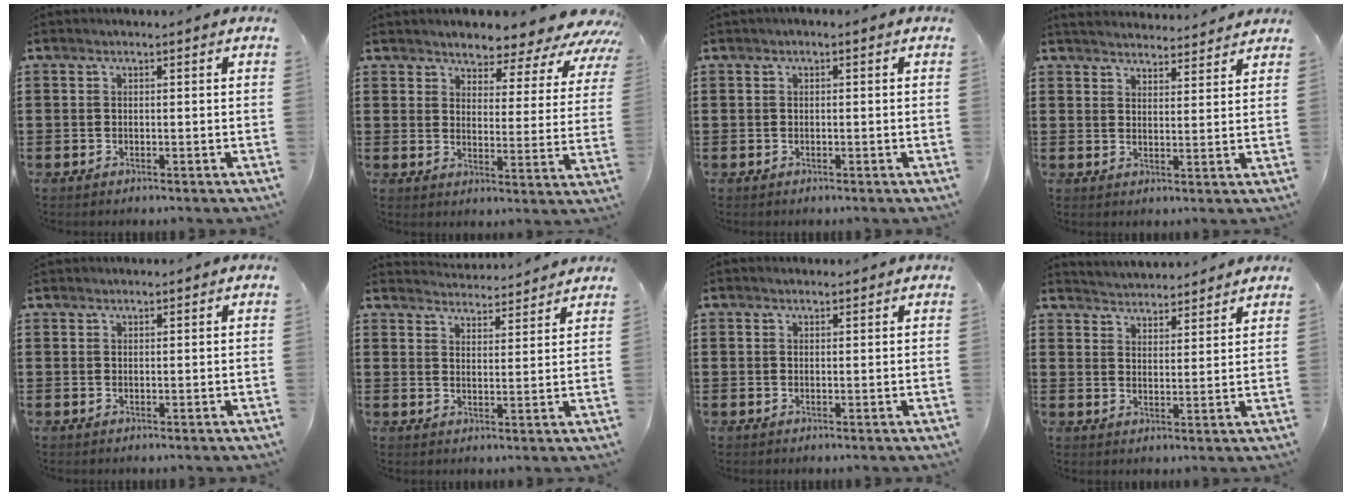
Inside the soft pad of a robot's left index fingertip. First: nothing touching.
{"total": 4.5, "force": [4.3, 1.1, 0.8], "torque": [-0.027, -0.040, 0.067]}
{"total": 0.6, "force": [-0.5, 0.1, 0.4], "torque": [-0.007, -0.003, -0.009]}
{"total": 3.4, "force": [3.4, 0.1, 0.2], "torque": [-0.015, -0.016, 0.061]}
{"total": 0.7, "force": [0.7, 0.0, 0.0], "torque": [-0.002, -0.001, 0.014]}
{"total": 3.6, "force": [3.6, -0.2, 0.0], "torque": [-0.014, -0.023, 0.062]}
{"total": 0.6, "force": [0.6, 0.0, 0.2], "torque": [-0.004, -0.001, 0.012]}
{"total": 3.6, "force": [3.6, -0.2, -0.4], "torque": [-0.006, -0.021, 0.064]}